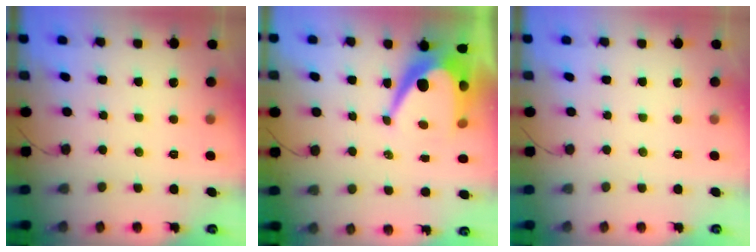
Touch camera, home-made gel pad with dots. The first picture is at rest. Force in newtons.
{"total": 12.2, "press": 12.2, "slide": 0.7}
{"total": 0.0}